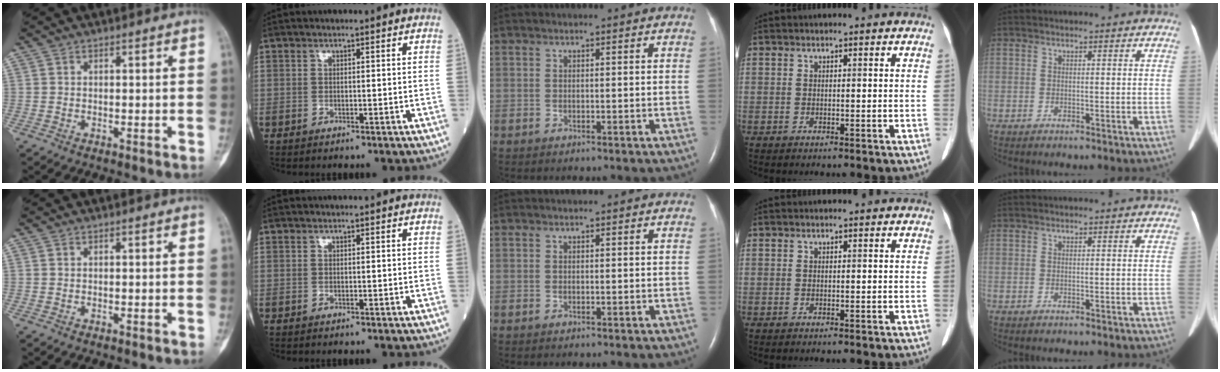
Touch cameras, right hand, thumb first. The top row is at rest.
{}